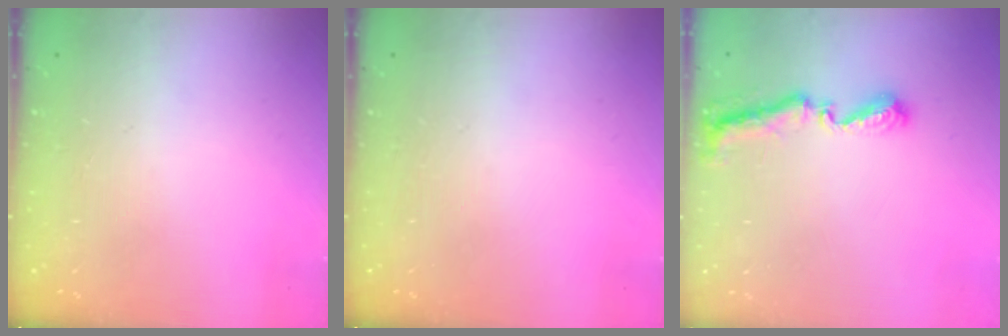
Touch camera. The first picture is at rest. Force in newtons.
{"total": 0.0}
{"total": 8.1, "press": 8.1, "slide": 0.5}